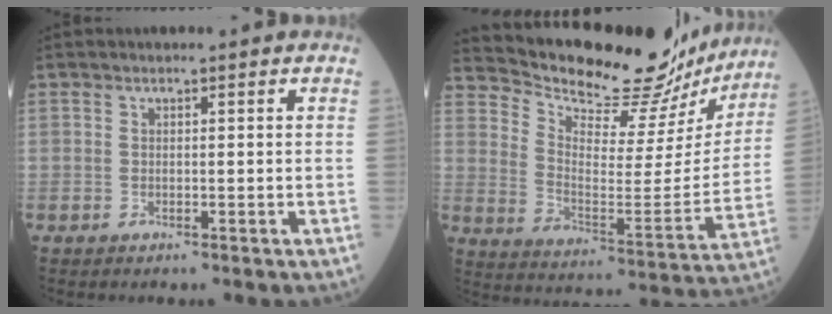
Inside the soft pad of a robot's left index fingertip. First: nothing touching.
{"total": 22.9, "force": [21.3, 5.4, 6.1], "torque": [-0.101, -0.056, 0.290]}